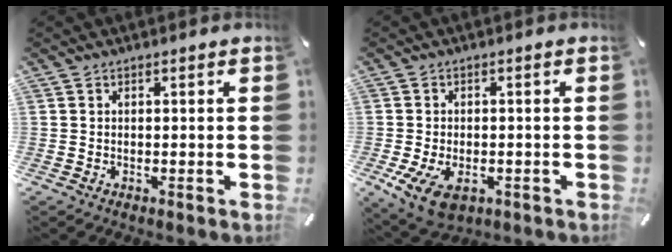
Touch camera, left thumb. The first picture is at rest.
{"total": 7.1, "force": [-2.4, 4.6, 4.8], "torque": [-0.115, 0.001, -0.043]}